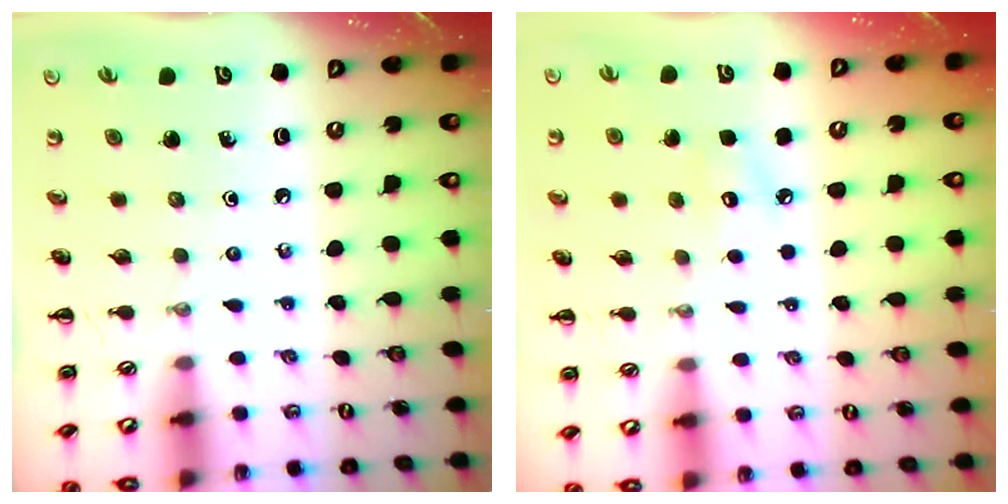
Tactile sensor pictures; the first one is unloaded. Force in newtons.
{"total": 5.1, "press": 4.9, "slide": 1.3}